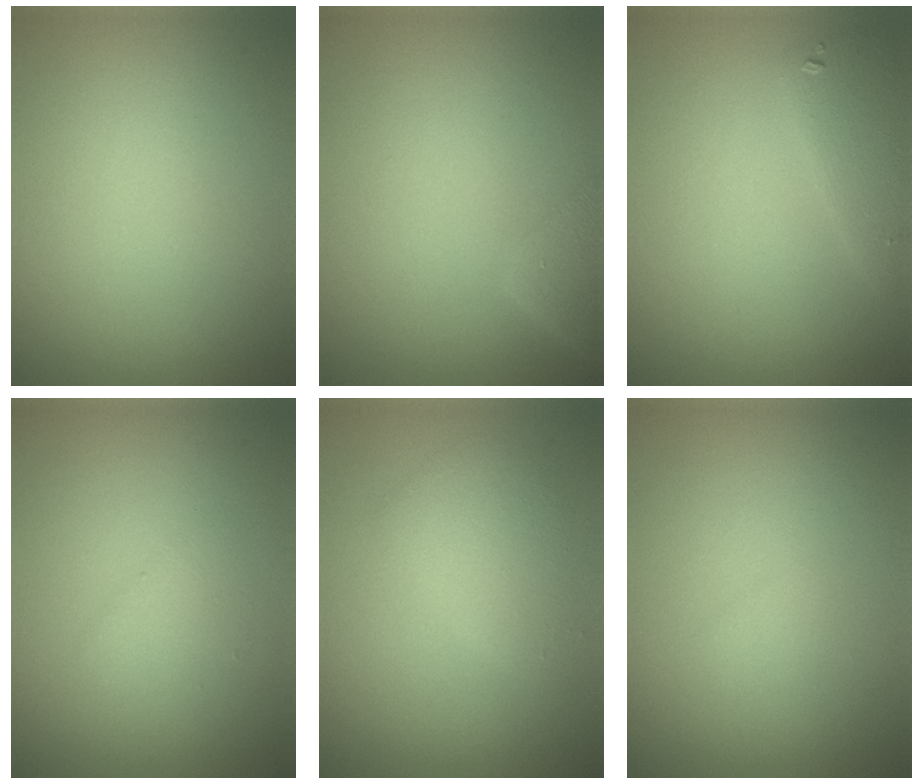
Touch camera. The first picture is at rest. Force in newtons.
{"total": 2.5, "press": 2.5, "slide": 0.4}
{"total": 2.1, "press": 2.1, "slide": 0.2}
{"total": 1.4, "press": 1.4, "slide": 0.1}
{"total": 2.7, "press": 2.7, "slide": 0.2}
{"total": 0.7, "press": 0.7, "slide": 0.1}